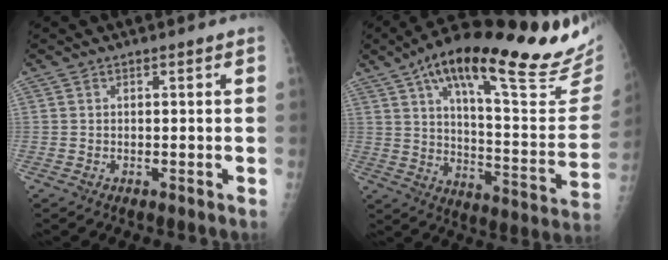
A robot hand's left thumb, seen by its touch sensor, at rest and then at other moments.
{"total": 30.6, "force": [21.0, 7.4, 21.0], "torque": [-0.281, -0.071, 0.302]}